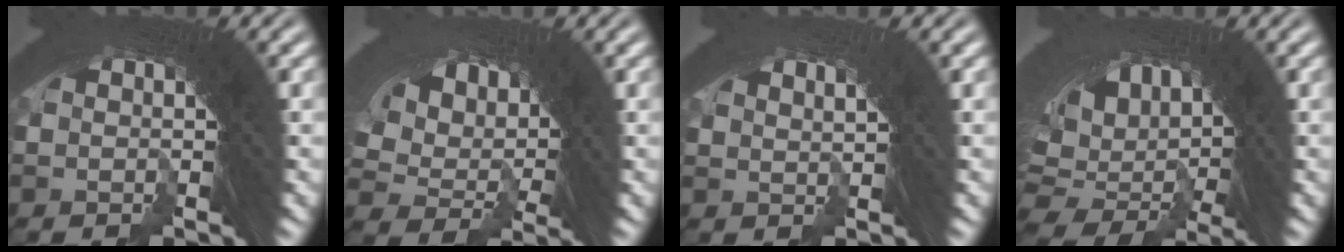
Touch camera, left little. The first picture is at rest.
{"total": 8.5, "force": [-2.0, 6.9, 4.5], "torque": [-0.127, -0.034, -0.021]}
{"total": 1.4, "force": [0.2, 1.2, 0.7], "torque": [-0.038, -0.008, 0.006]}
{"total": 12.3, "force": [-3.5, 9.5, 6.9], "torque": [-0.160, -0.062, -0.031]}